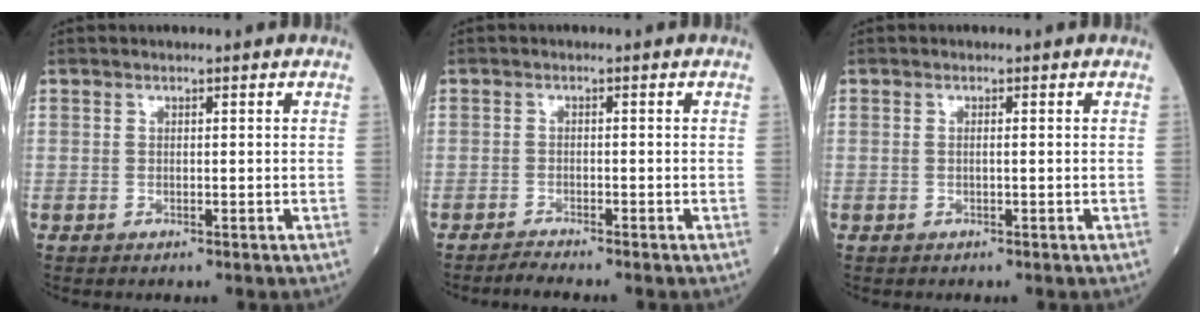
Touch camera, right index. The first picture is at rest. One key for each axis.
{"total": 1.9, "fx": -1.8, "fy": -0.6, "fz": 0.2, "tx": -0.010, "ty": -0.008, "tz": -0.037}
{"total": 0.7, "fx": 0.0, "fy": 0.0, "fz": 0.7, "tx": -0.016, "ty": 0.000, "tz": -0.001}